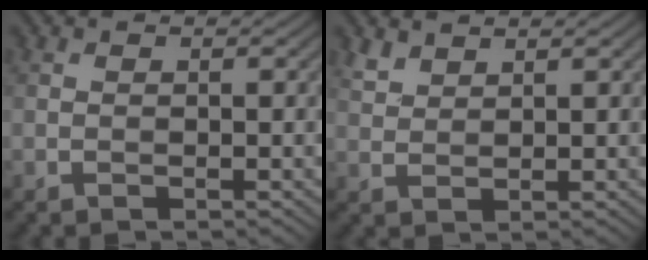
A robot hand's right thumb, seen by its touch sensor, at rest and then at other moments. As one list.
[{"total": 2.3, "force": [2.0, 0.8, 0.8], "torque": [-0.022, 0.002, 0.048]}]